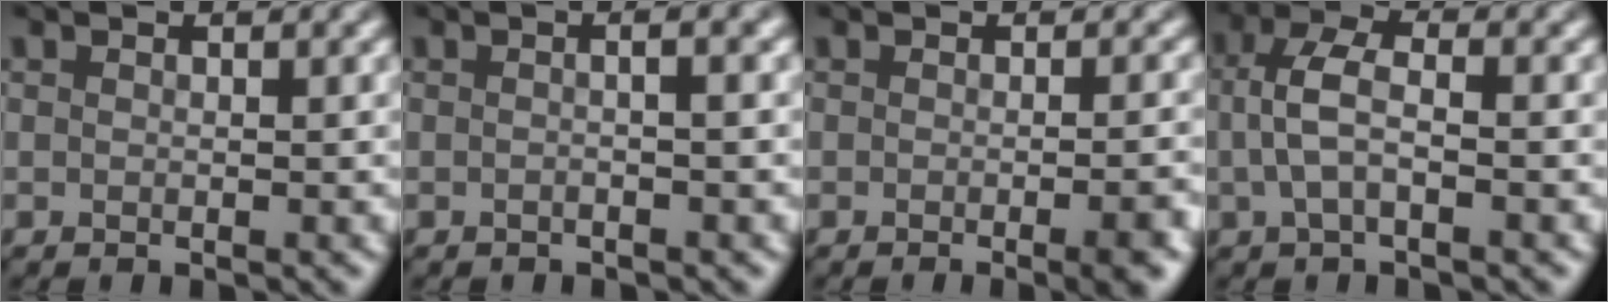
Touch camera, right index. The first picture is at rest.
{"total": 1.6, "force": [-0.4, -0.1, 1.6], "torque": [-0.021, 0.010, -0.011]}
{"total": 2.8, "force": [-1.2, 0.3, 2.5], "torque": [-0.025, 0.009, -0.028]}
{"total": 3.9, "force": [-0.2, 1.9, 3.4], "torque": [-0.074, 0.004, -0.011]}